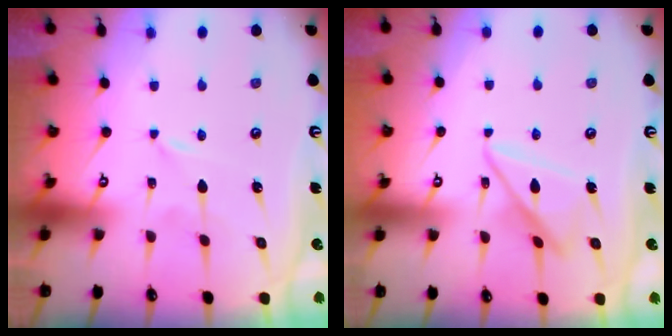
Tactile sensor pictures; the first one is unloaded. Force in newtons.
{"total": 11.8, "press": 11.7, "slide": 1.2}